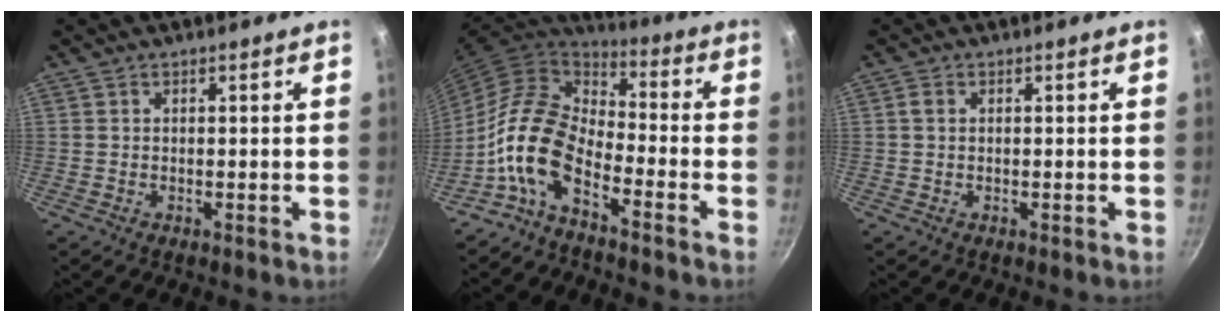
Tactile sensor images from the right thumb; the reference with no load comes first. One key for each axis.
{"total": 13.5, "fx": -6.4, "fy": 7.3, "fz": 9.4, "tx": -0.163, "ty": 0.061, "tz": -0.143}
{"total": 1.1, "fx": 0.2, "fy": 0.8, "fz": 0.7, "tx": -0.015, "ty": 0.004, "tz": 0.002}